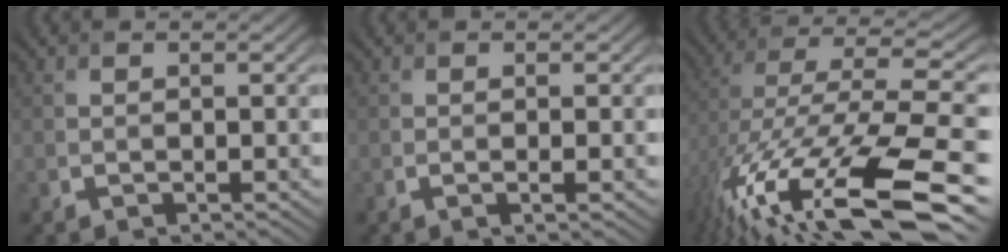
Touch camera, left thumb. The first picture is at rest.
{"total": 1.3, "force": [-0.2, 0.3, 1.3], "torque": [-0.021, 0.000, -0.006]}
{"total": 17.1, "force": [-7.6, 6.5, 13.9], "torque": [-0.293, -0.006, -0.126]}